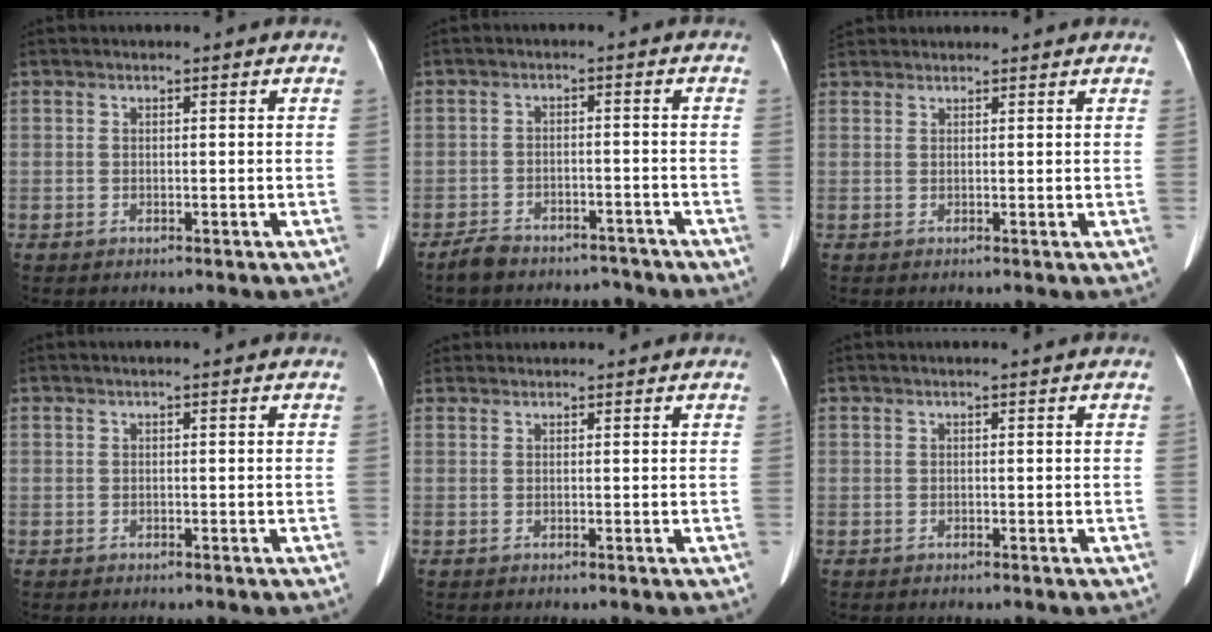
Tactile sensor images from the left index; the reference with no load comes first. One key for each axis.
{"total": 8.2, "fx": -7.1, "fy": 3.3, "fz": 2.5, "tx": -0.042, "ty": 0.004, "tz": -0.101}
{"total": 5.4, "fx": 5.1, "fy": 1.5, "fz": 1.2, "tx": -0.019, "ty": 0.039, "tz": 0.081}
{"total": 0.7, "fx": 0.6, "fy": -0.1, "fz": 0.4, "tx": -0.006, "ty": 0.009, "tz": 0.013}
{"total": 3.8, "fx": 3.7, "fy": 0.8, "fz": 0.7, "tx": -0.014, "ty": 0.033, "tz": 0.064}
{"total": 0.5, "fx": 0.4, "fy": -0.1, "fz": 0.3, "tx": -0.006, "ty": 0.005, "tz": 0.010}